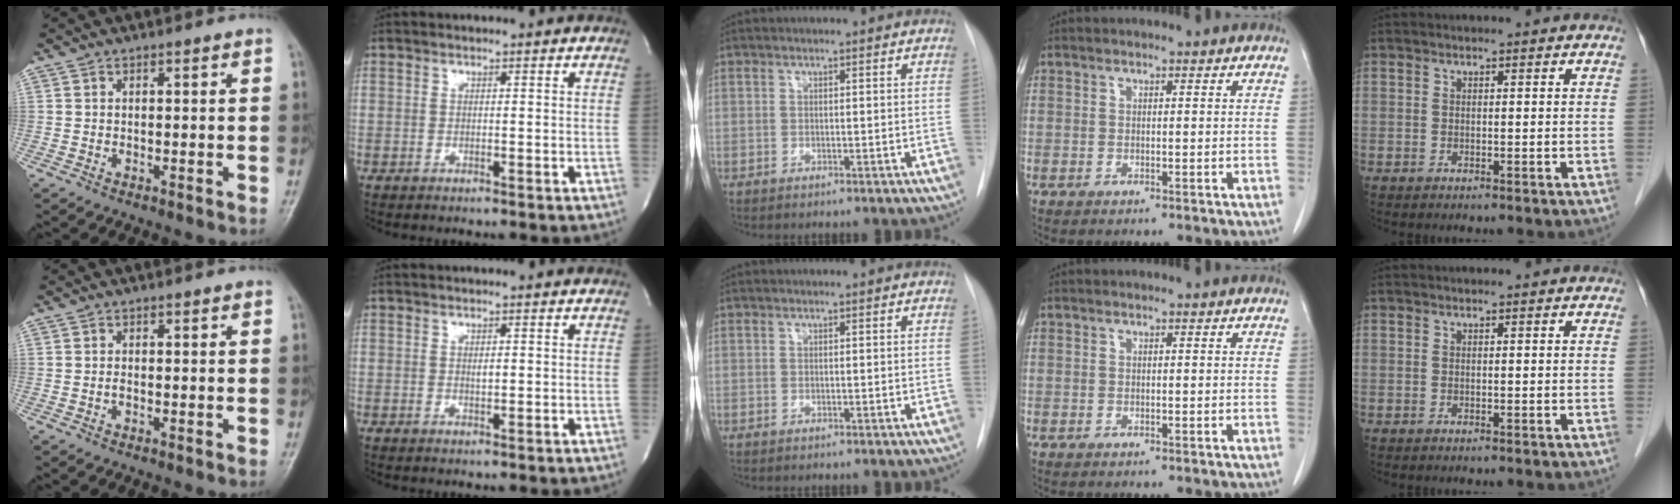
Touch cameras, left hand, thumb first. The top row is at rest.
{"thumb": {"total": 0.8, "force": [-0.3, 0.3, 0.7], "torque": [-0.010, 0.005, -0.005]}, "index": {"total": 0.8, "force": [-0.1, 0.3, 0.7], "torque": [-0.013, -0.006, -0.001]}}